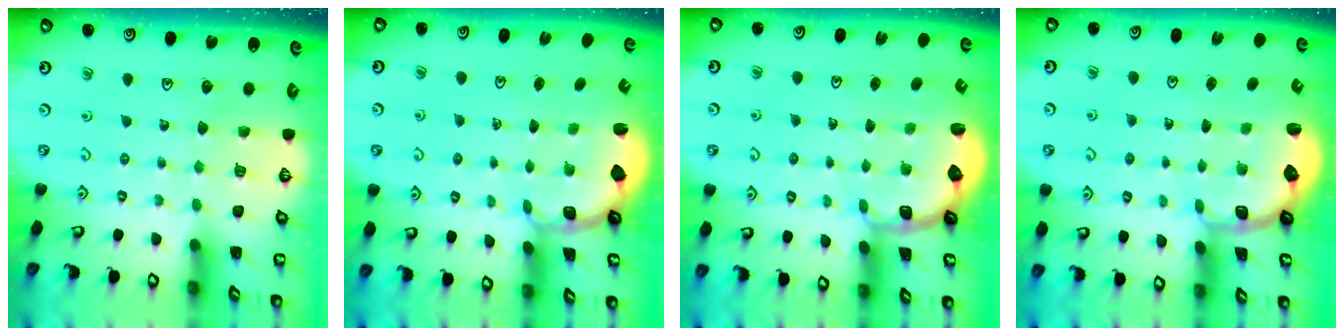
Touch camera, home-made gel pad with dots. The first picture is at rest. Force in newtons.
{"total": 2.4, "press": 1.1, "slide": 2.2}
{"total": 2.6, "press": 1.9, "slide": 1.7}
{"total": 2.5, "press": 1.9, "slide": 1.7}